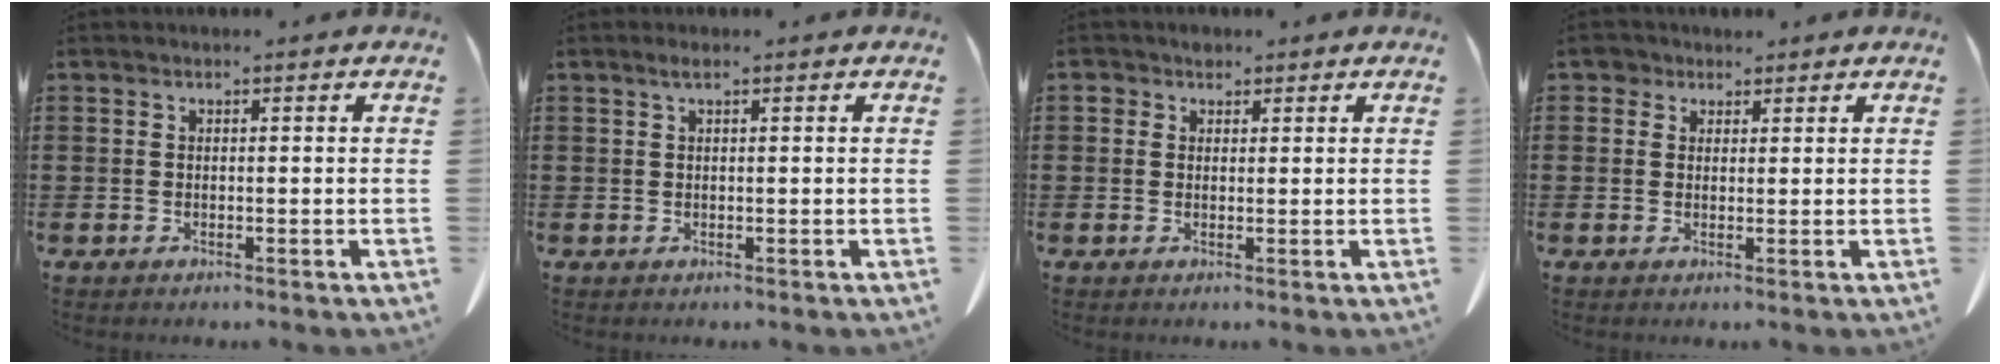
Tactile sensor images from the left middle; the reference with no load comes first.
{"total": 0.9, "force": [0.4, 0.0, 0.8], "torque": [-0.014, 0.002, 0.007]}
{"total": 1.9, "force": [1.2, 1.4, 0.5], "torque": [-0.006, 0.004, 0.019]}
{"total": 2.2, "force": [1.6, 1.5, 0.4], "torque": [-0.007, 0.005, 0.027]}